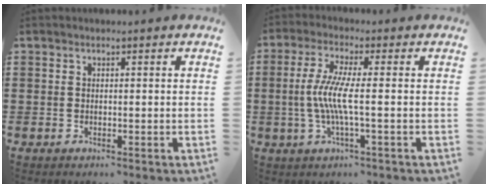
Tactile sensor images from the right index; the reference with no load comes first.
{"total": 6.3, "force": [-0.9, 0.2, 6.2], "torque": [-0.141, -0.016, -0.028]}